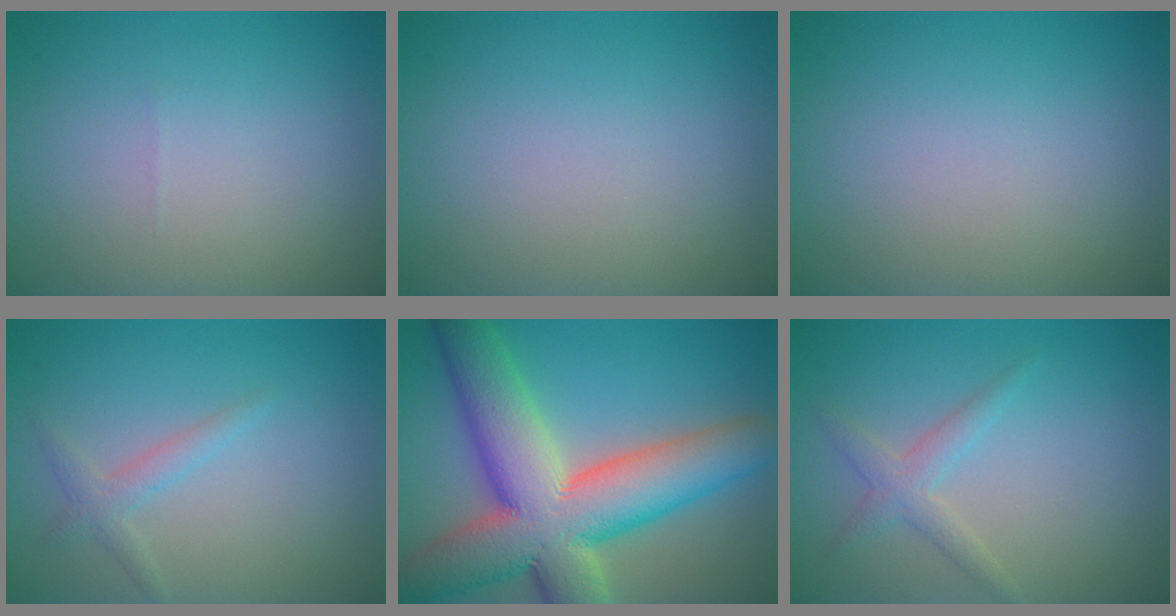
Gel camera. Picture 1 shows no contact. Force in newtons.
{"total": 0.0}
{"total": 0.0}
{"total": 1.7, "press": 1.7, "slide": 0.0}
{"total": 14.1, "press": 14.1, "slide": 1.1}
{"total": 2.1, "press": 2.1, "slide": 0.1}